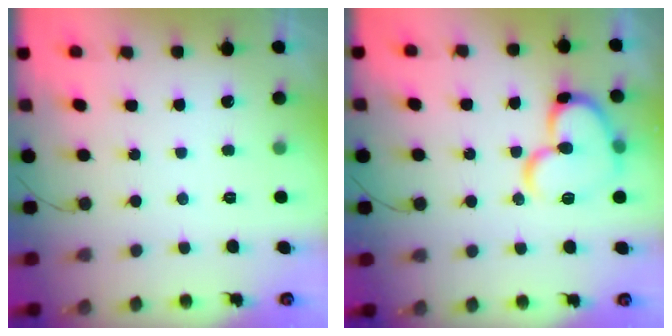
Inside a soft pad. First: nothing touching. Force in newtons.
{"total": 16.7, "press": 16.6, "slide": 1.8}